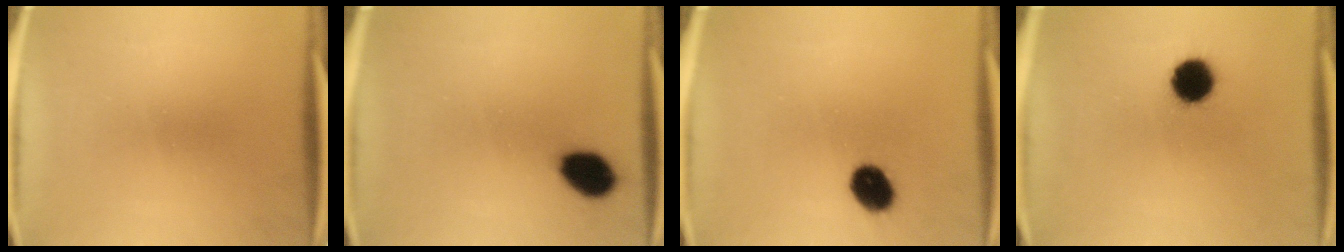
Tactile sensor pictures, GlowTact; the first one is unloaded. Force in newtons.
{"total": 8.0}
{"total": 7.2}
{"total": 9.0}